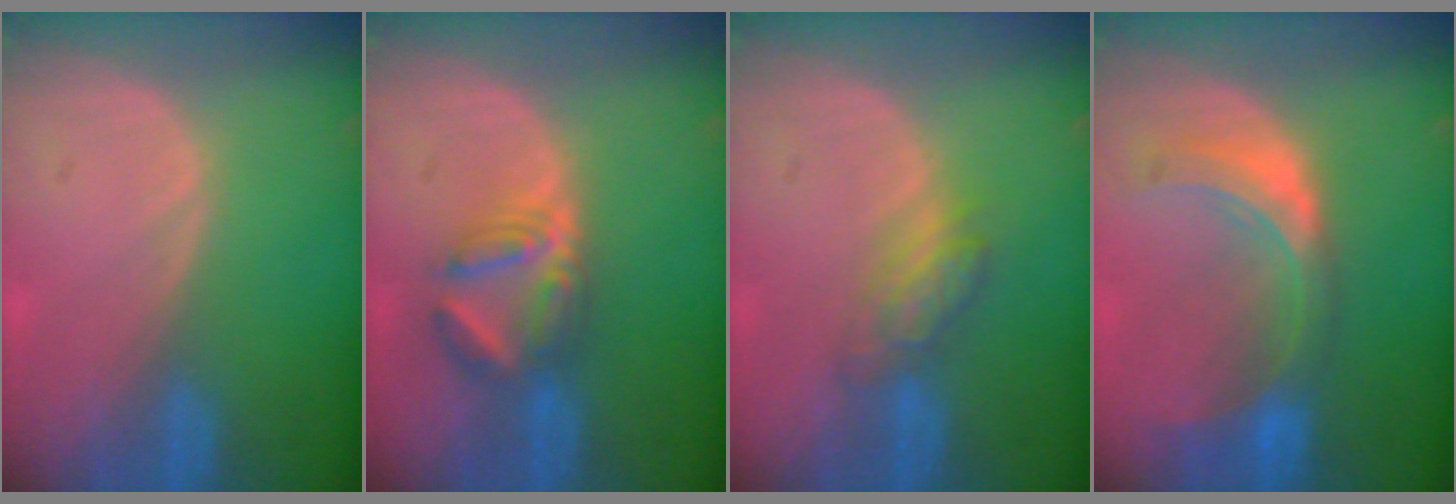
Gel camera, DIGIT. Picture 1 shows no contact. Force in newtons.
{"total": 5.8, "press": 5.7, "slide": 1.2}
{"total": 4.6, "press": 4.4, "slide": 1.4}
{"total": 8.0, "press": 7.1, "slide": 3.8}